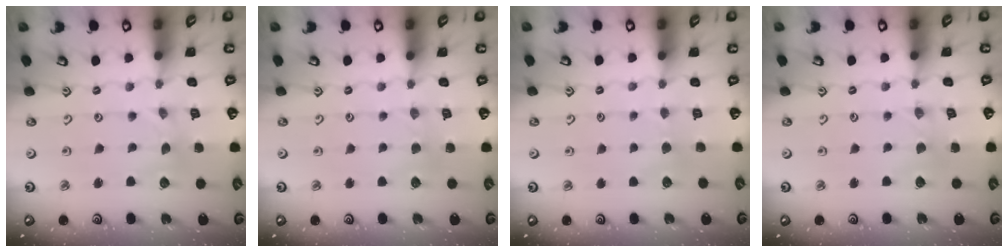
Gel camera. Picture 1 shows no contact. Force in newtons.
{"total": 2.2, "press": 2.2, "slide": 0.3}
{"total": 3.4, "press": 3.4, "slide": 0.4}
{"total": 0.0}